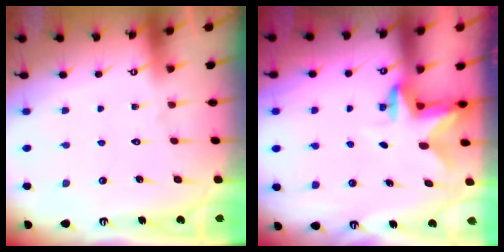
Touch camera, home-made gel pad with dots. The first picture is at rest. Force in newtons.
{"total": 2.7, "press": 2.7, "slide": 0.5}